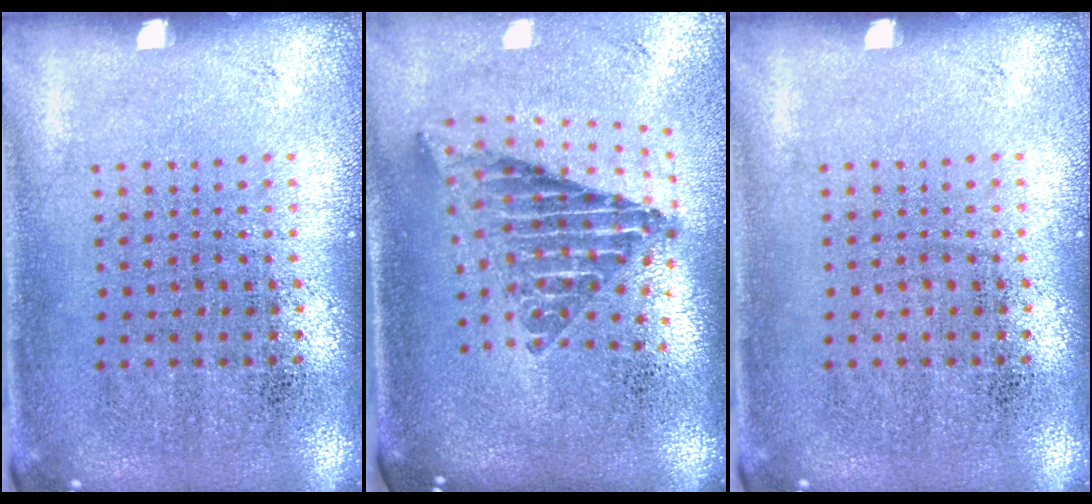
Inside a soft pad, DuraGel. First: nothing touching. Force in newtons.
{"total": 2.3, "press": 1.5, "slide": 1.7}
{"total": 0.0}